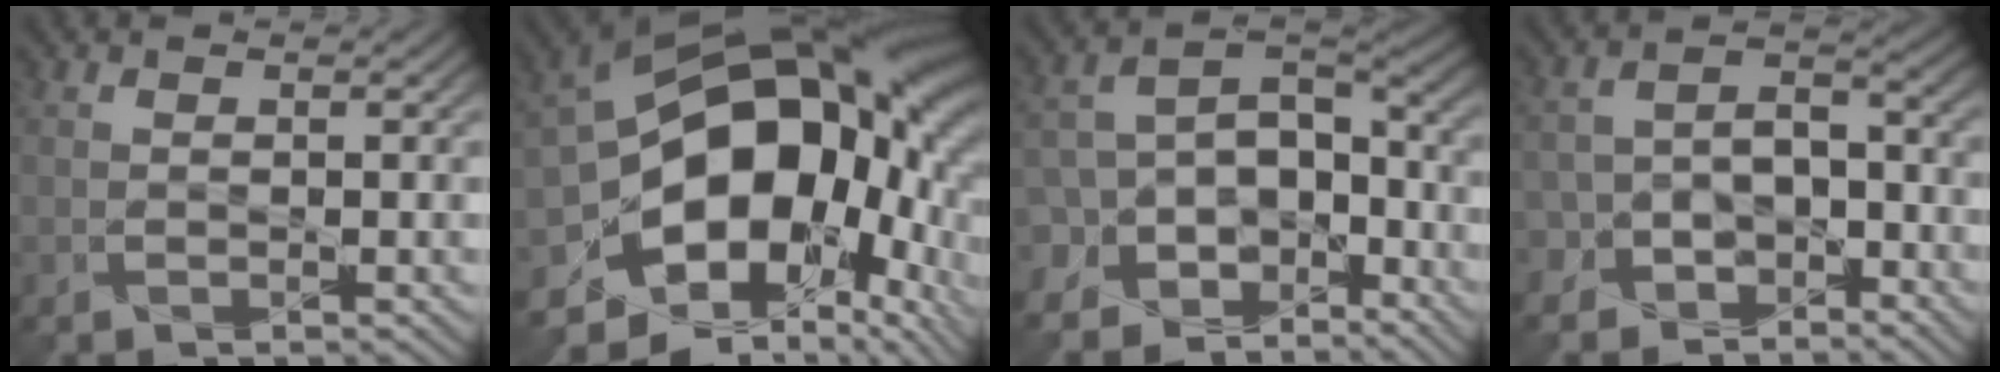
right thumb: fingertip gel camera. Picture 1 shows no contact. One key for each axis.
{"total": 21.5, "fx": -3.3, "fy": 14.1, "fz": 15.8, "tx": -0.293, "ty": -0.061, "tz": -0.019}
{"total": 11.0, "fx": -6.5, "fy": 7.3, "fz": 5.0, "tx": -0.129, "ty": -0.013, "tz": -0.111}
{"total": 7.2, "fx": -5.0, "fy": 4.5, "fz": 2.4, "tx": -0.043, "ty": -0.006, "tz": -0.098}